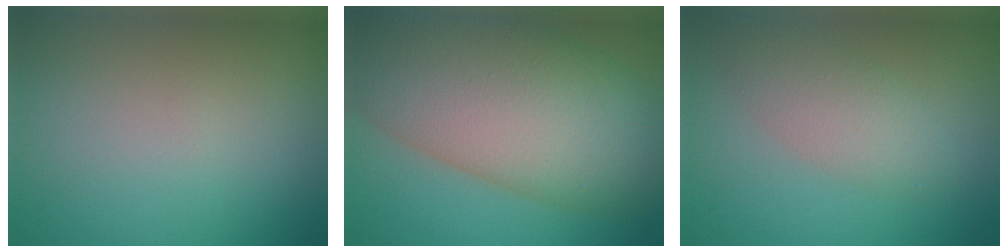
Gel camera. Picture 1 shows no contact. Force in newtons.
{"total": 15.7, "press": 15.7, "slide": 0.8}
{"total": 3.5, "press": 3.5, "slide": 0.3}